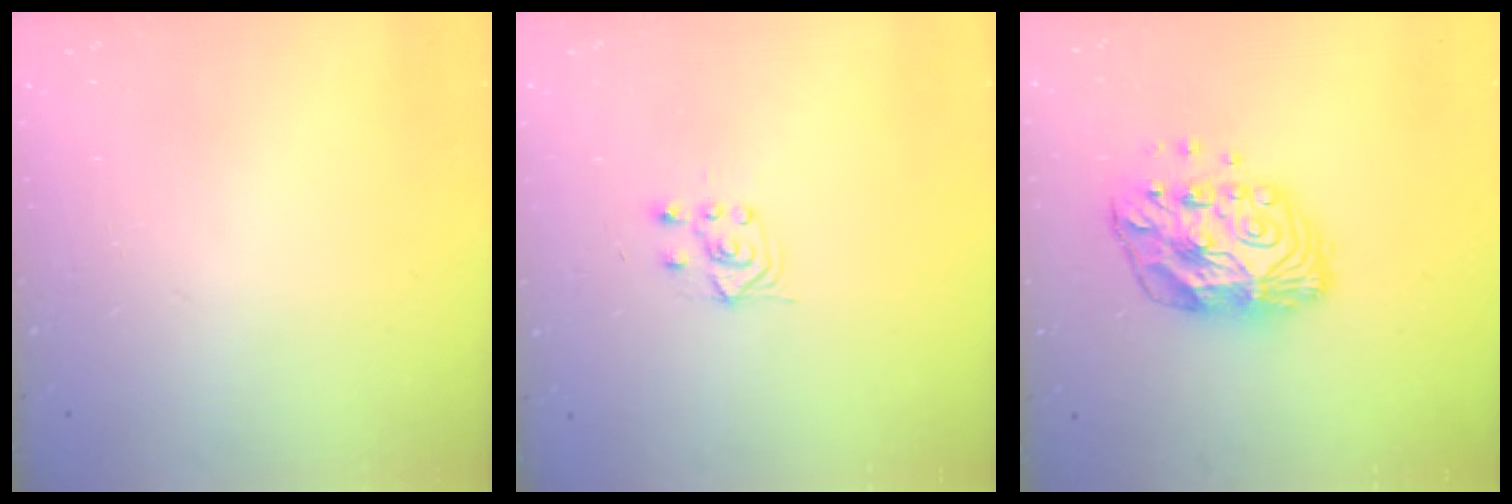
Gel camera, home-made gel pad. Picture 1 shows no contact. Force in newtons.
{"total": 3.9, "press": 3.8, "slide": 0.9}
{"total": 12.5, "press": 12.5, "slide": 0.9}